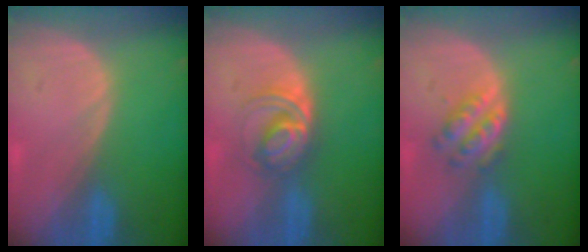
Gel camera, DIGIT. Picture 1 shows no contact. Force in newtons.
{"total": 5.5, "press": 5.3, "slide": 1.3}
{"total": 4.3, "press": 4.3, "slide": 0.6}